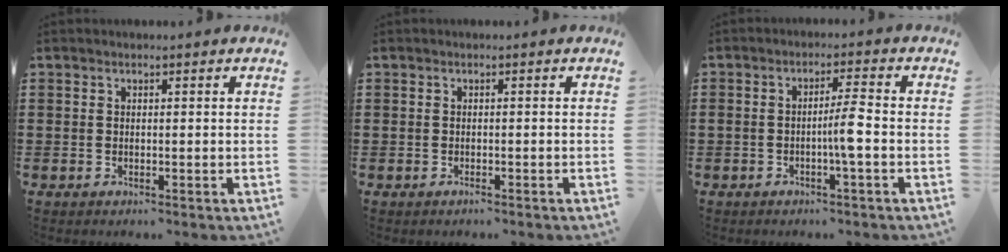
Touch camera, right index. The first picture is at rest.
{"total": 0.6, "force": [-0.5, 0.2, 0.0], "torque": [0.000, 0.001, -0.011]}
{"total": 4.2, "force": [-1.4, -0.2, 3.9], "torque": [-0.071, -0.003, -0.029]}